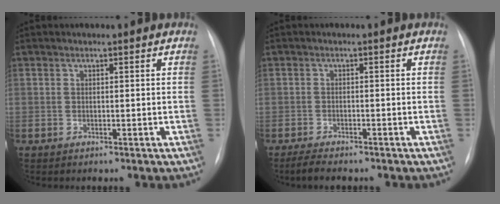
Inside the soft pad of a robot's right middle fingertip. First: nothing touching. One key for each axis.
{"total": 3.8, "fx": -3.1, "fy": 0.9, "fz": 2.0, "tx": -0.038, "ty": -0.010, "tz": -0.045}